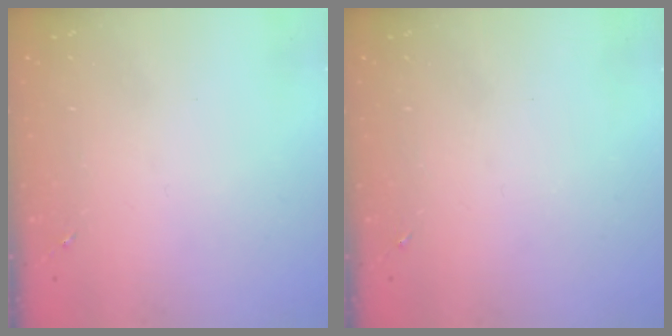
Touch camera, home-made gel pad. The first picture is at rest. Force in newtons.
{"total": 0.0}